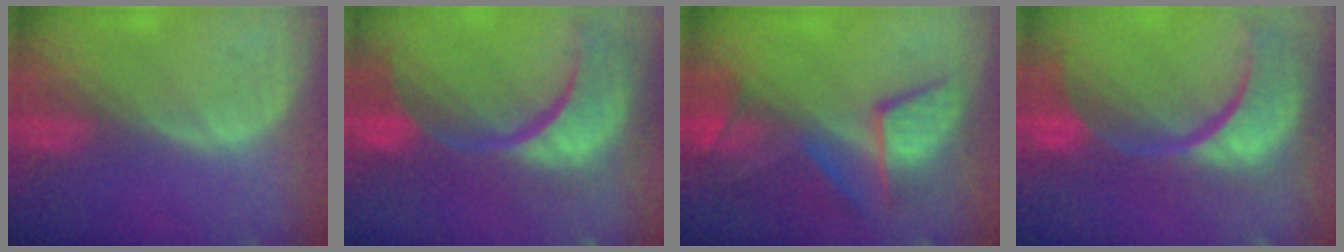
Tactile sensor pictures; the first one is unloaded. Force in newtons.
{"total": 15.3, "press": 12.1, "slide": 9.4}
{"total": 9.4, "press": 8.6, "slide": 3.8}
{"total": 14.8, "press": 11.7, "slide": 9.0}